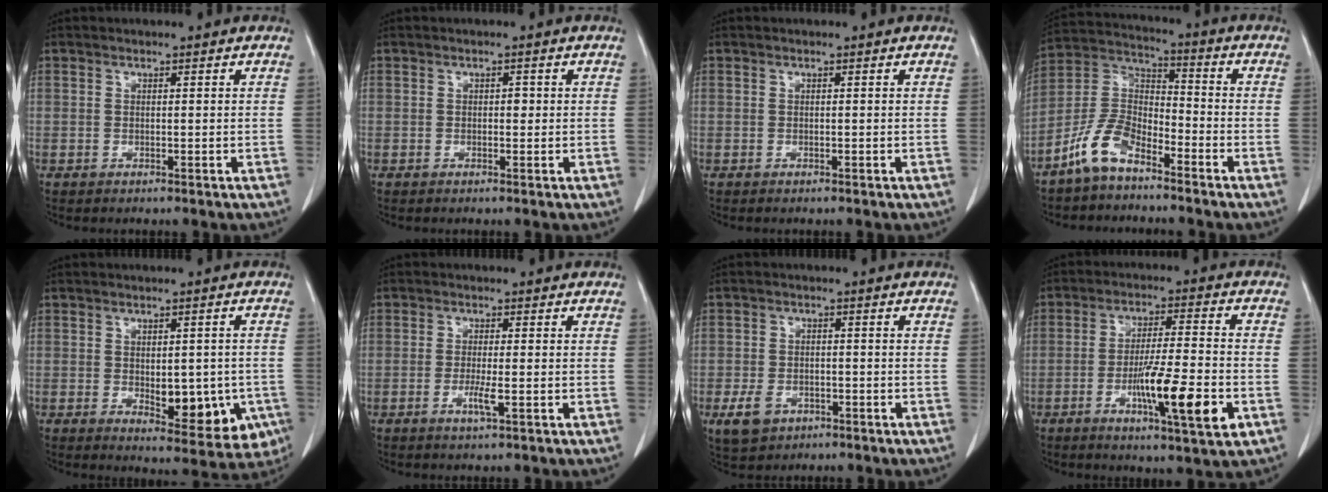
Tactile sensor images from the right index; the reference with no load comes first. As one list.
[{"total": 1.4, "force": [0.0, 0.9, 1.1], "torque": [-0.019, 0.007, 0.000]}, {"total": 0.0}, {"total": 9.9, "force": [-6.9, 4.2, 5.8], "torque": [-0.137, 0.013, -0.142]}, {"total": 12.1, "force": [-3.1, 6.1, 10.0], "torque": [-0.126, 0.005, -0.024]}, {"total": 3.4, "force": [-1.1, 0.6, 3.1], "torque": [-0.061, -0.002, -0.018]}, {"total": 5.8, "force": [-2.8, 4.1, 3.0], "torque": [-0.064, 0.002, -0.038]}, {"total": 13.4, "force": [-4.6, 1.5, 12.5], "torque": [-0.208, -0.010, -0.073]}]